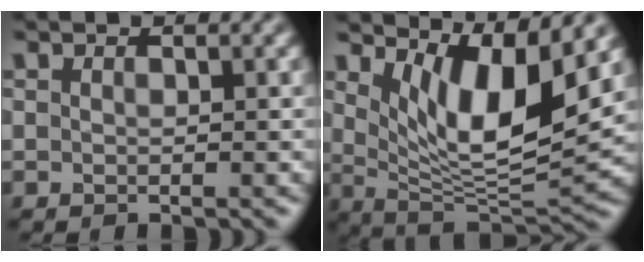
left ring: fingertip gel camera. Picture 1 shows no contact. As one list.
[{"total": 8.4, "force": [3.5, 2.6, 7.2], "torque": [-0.119, -0.022, 0.067]}]